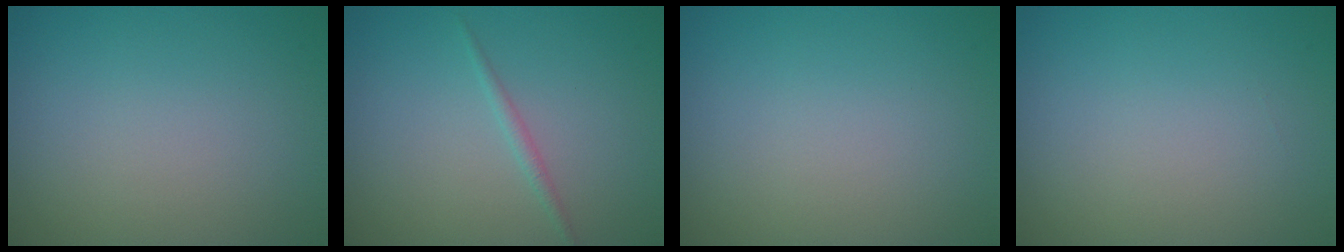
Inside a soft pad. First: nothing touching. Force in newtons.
{"total": 0.9, "press": 0.9, "slide": 0.0}
{"total": 0.0}
{"total": 0.0}